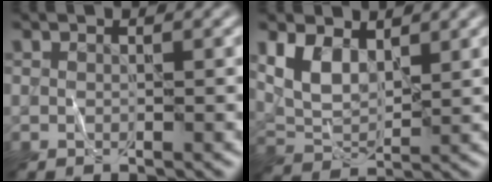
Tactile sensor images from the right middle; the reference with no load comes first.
{"total": 4.3, "force": [2.1, 2.5, 2.8], "torque": [-0.069, -0.004, 0.043]}